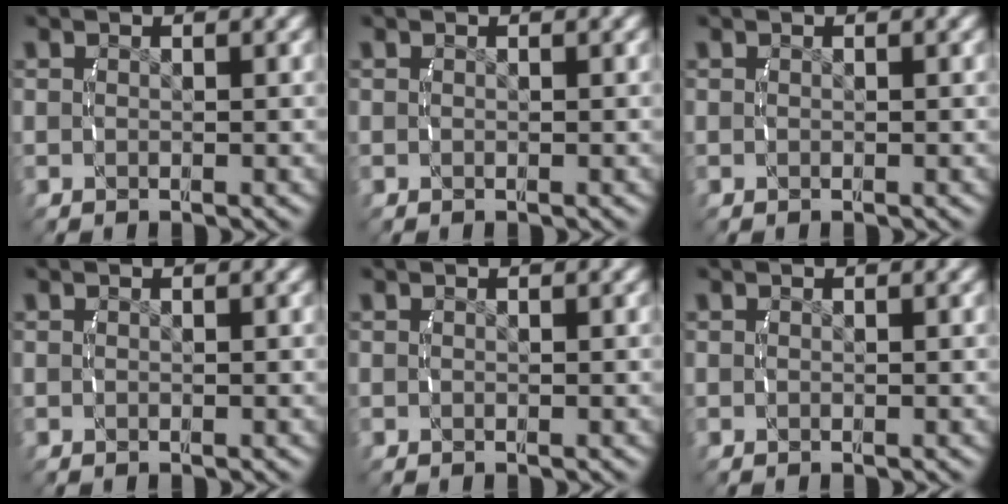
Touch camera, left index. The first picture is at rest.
{"total": 0.0}
{"total": 0.0}
{"total": 0.0}
{"total": 0.0}
{"total": 0.0}